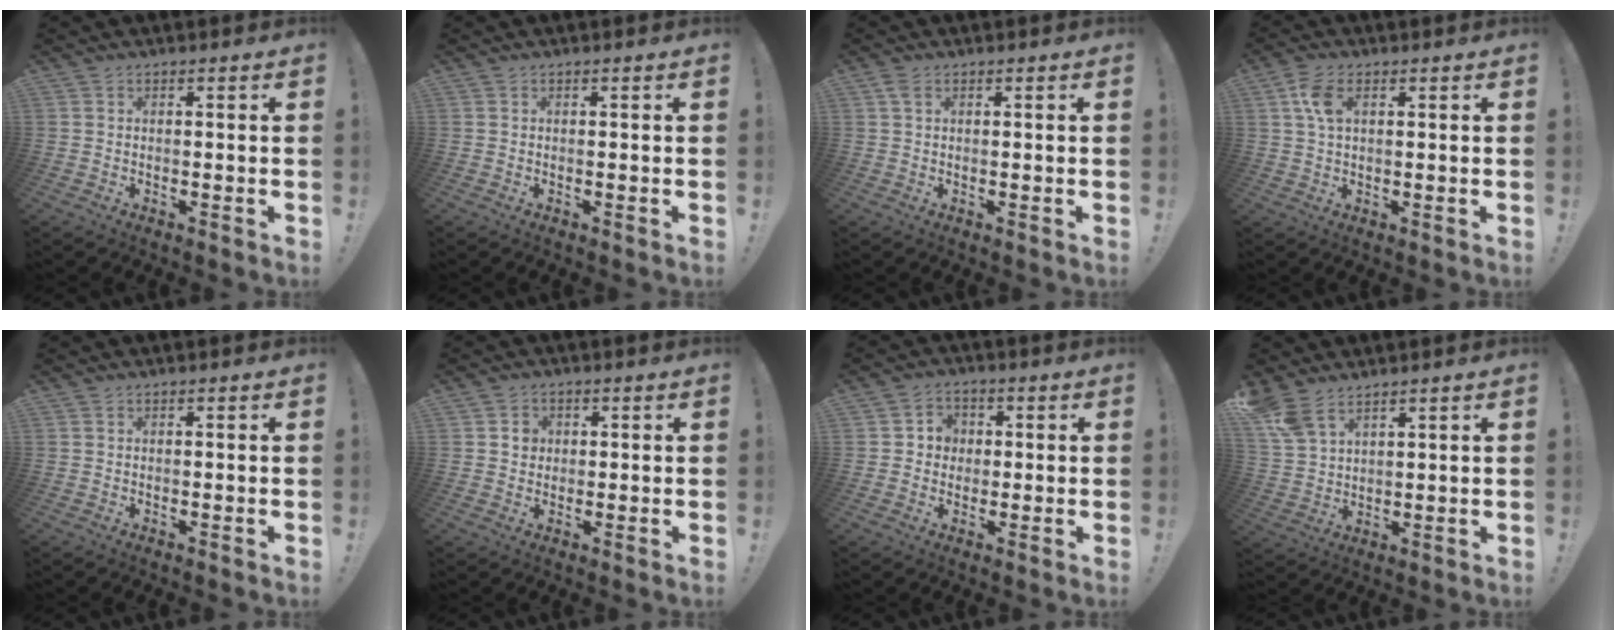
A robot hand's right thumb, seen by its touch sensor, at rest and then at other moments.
{"total": 0.0}
{"total": 2.0, "force": [0.9, 1.1, 1.5], "torque": [-0.025, 0.000, 0.015]}
{"total": 6.1, "force": [2.0, 3.3, 4.8], "torque": [-0.095, 0.001, 0.035]}
{"total": 0.0}
{"total": 3.2, "force": [0.5, 3.1, 0.9], "torque": [-0.002, -0.001, 0.004]}
{"total": 5.1, "force": [0.0, 4.9, 1.4], "torque": [-0.024, 0.008, 0.001]}
{"total": 7.6, "force": [5.7, 3.4, 3.7], "torque": [-0.073, -0.025, 0.114]}